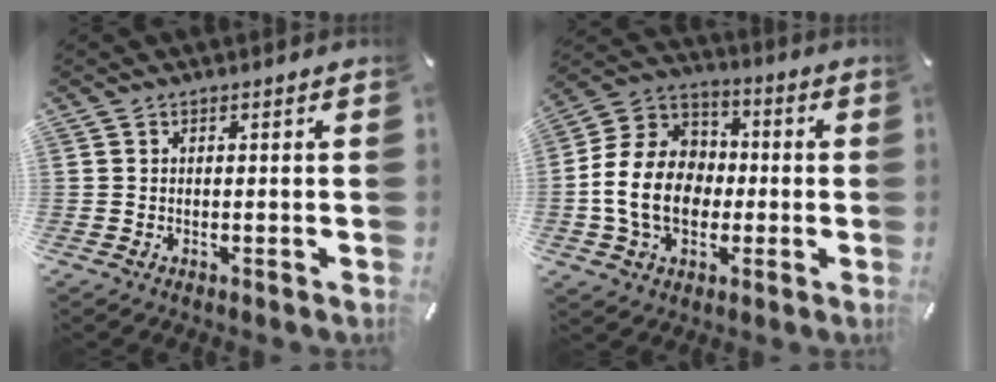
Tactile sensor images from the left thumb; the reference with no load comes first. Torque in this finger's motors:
{"motor_torque": [0.06, 1.72, 1.13, -0.76, 0.55]}